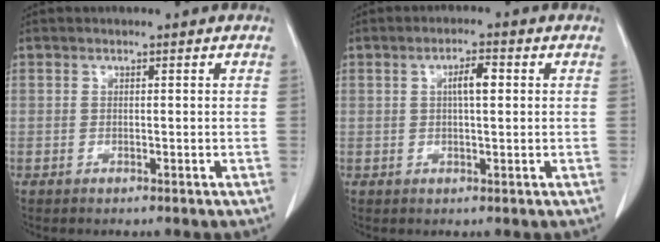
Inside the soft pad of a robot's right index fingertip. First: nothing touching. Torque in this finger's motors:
{"motor_torque": [0.34, 0.05, 0.07, 0.05]}